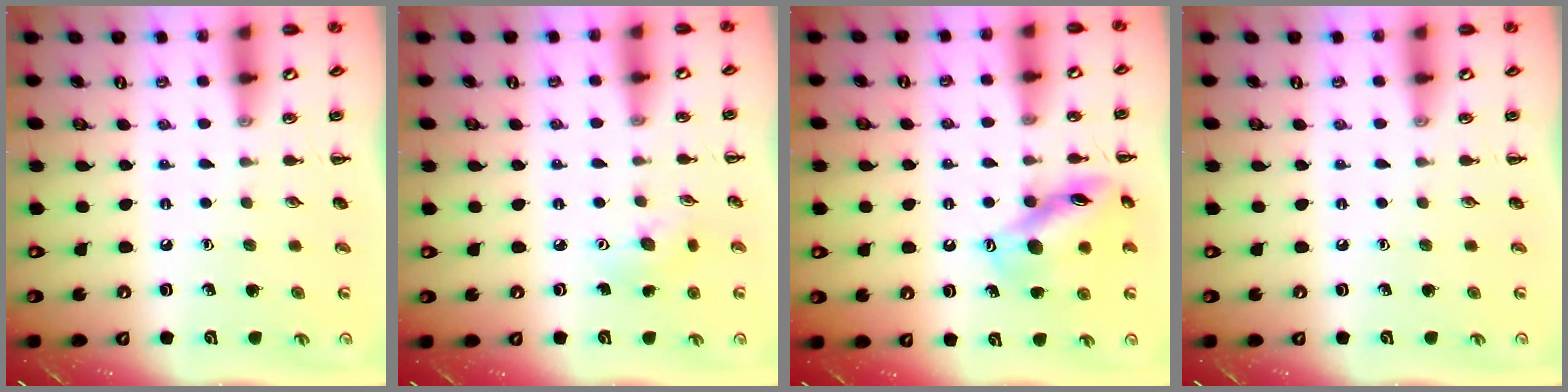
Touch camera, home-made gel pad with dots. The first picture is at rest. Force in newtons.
{"total": 3.3, "press": 3.2, "slide": 0.9}
{"total": 15.7, "press": 15.7, "slide": 1.0}
{"total": 0.0}